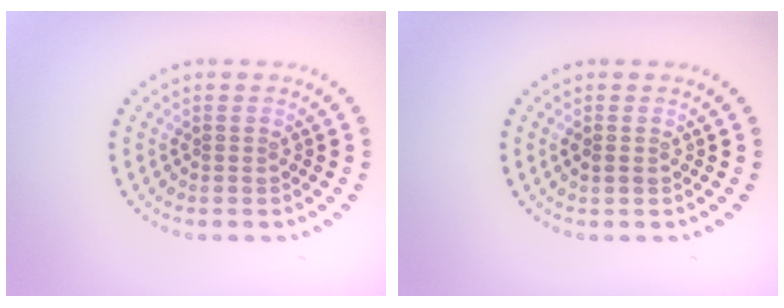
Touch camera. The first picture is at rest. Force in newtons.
{"total": 0.8, "press": 0.8, "slide": 0.2}